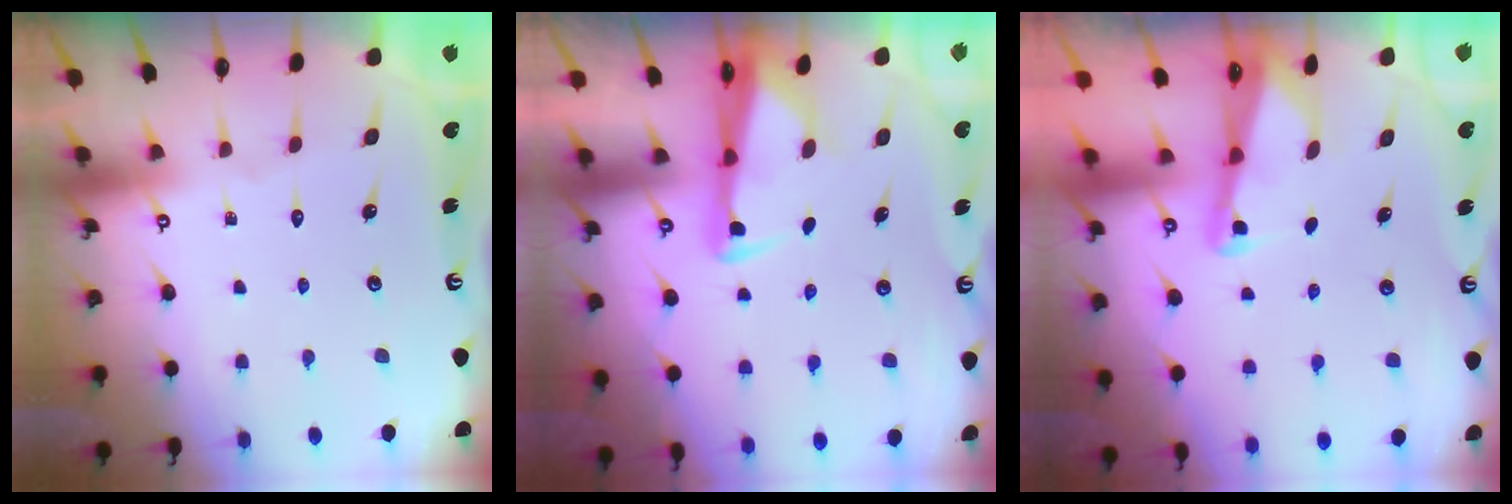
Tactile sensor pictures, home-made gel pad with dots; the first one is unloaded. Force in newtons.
{"total": 2.9, "press": 2.8, "slide": 0.9}
{"total": 2.2, "press": 2.2, "slide": 0.3}